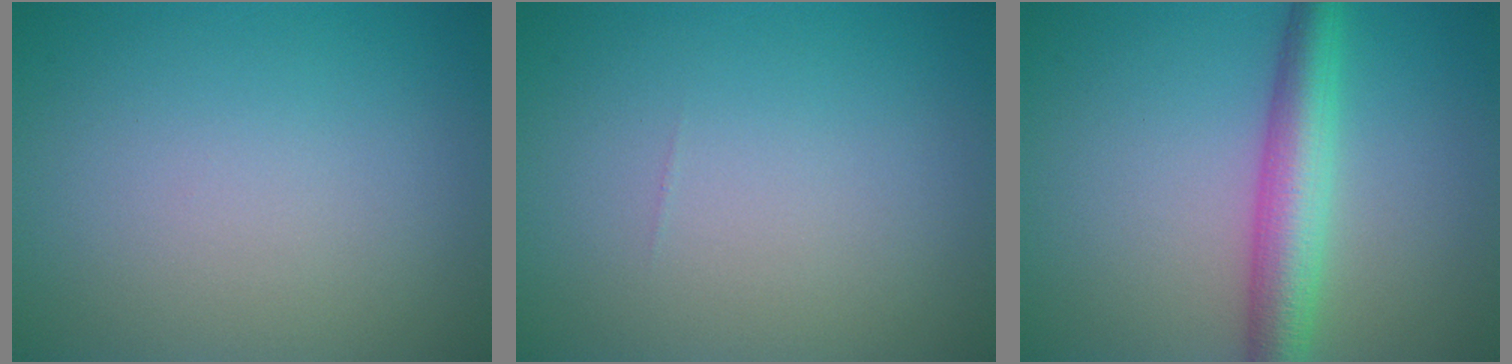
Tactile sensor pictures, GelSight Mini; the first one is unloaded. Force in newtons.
{"total": 0.0}
{"total": 5.0, "press": 5.0, "slide": 0.0}